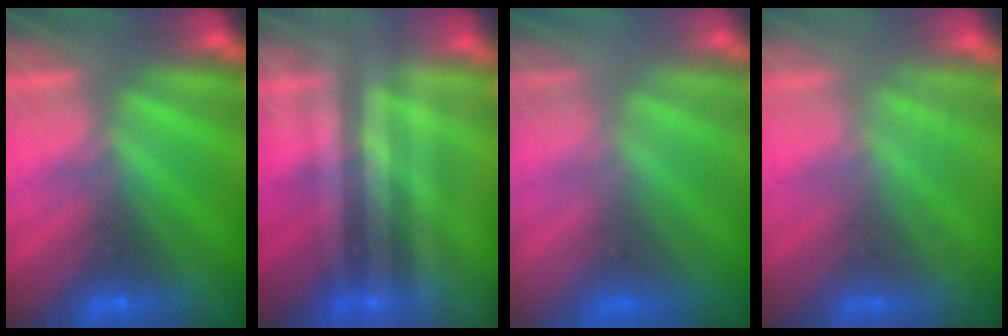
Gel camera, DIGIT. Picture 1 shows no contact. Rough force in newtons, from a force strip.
{"total": 1.9}
{"total": 7.3}
{"total": 1.9}